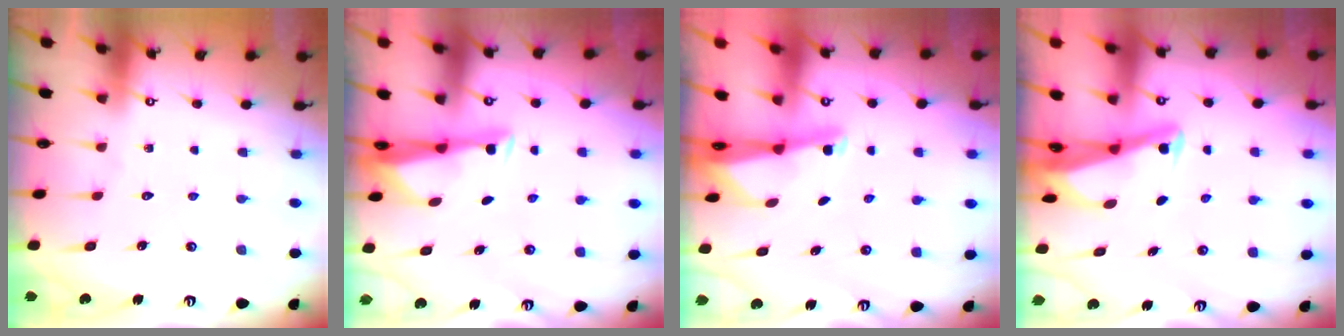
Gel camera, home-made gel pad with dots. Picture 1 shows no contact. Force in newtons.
{"total": 3.2, "press": 3.1, "slide": 0.9}
{"total": 1.8, "press": 1.8, "slide": 0.3}
{"total": 4.0, "press": 3.9, "slide": 1.0}